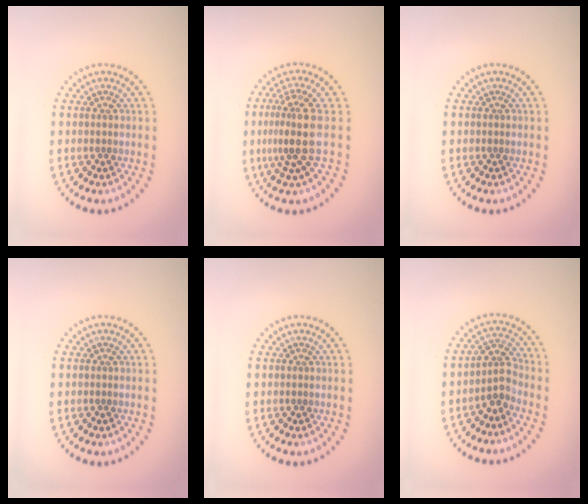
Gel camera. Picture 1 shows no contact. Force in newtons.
{"total": 3.8, "press": 3.0, "slide": 2.4}
{"total": 0.0}
{"total": 0.0}
{"total": 0.0}
{"total": 2.5, "press": 1.9, "slide": 1.6}